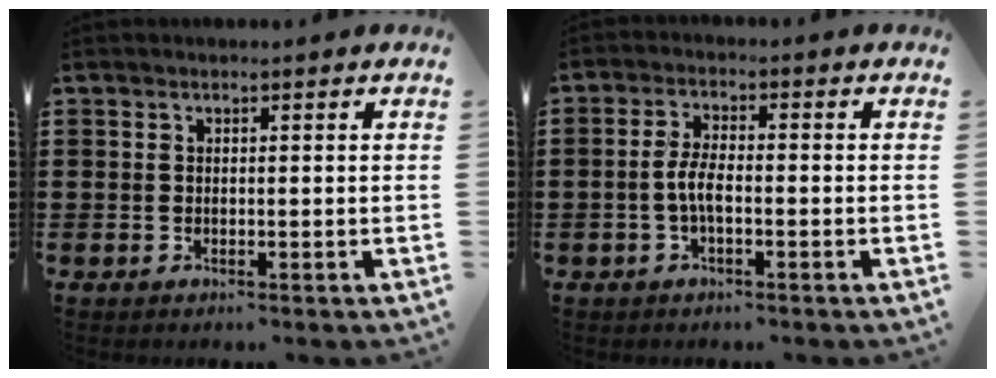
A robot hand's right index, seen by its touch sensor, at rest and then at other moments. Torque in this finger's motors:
{"motor_torque": [1.14, 0.99, 0.26, 0.10]}